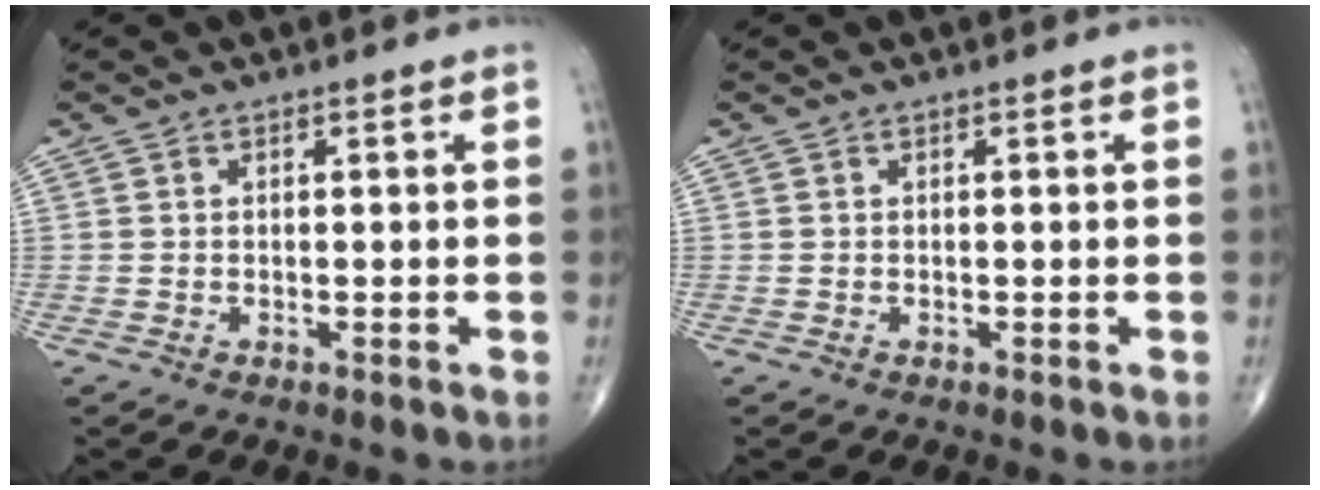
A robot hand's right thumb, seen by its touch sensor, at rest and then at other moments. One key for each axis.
{"total": 0.0}